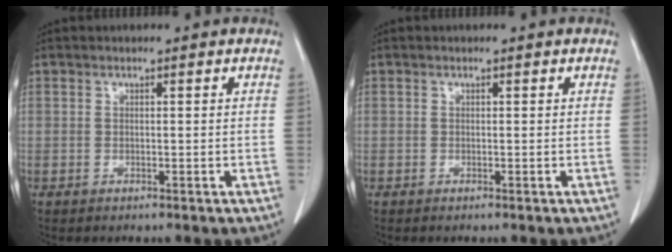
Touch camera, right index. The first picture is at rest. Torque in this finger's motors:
{"motor_torque": [0.10, 0.02, -0.03, -0.05]}